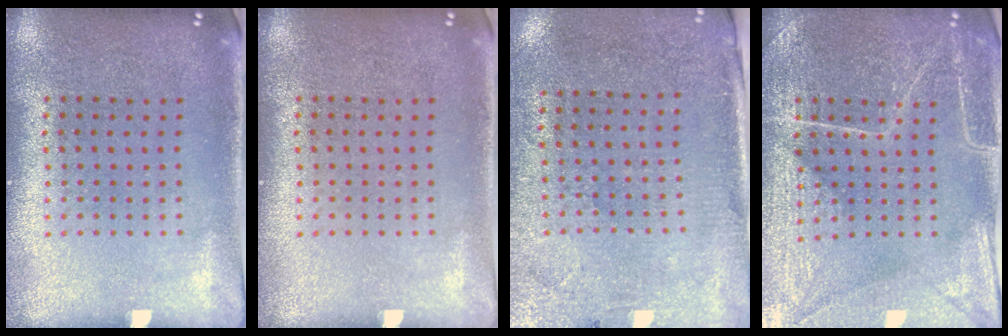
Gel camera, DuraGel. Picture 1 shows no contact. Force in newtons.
{"total": 0.0}
{"total": 2.8, "press": 2.4, "slide": 1.3}
{"total": 4.5, "press": 4.2, "slide": 1.5}